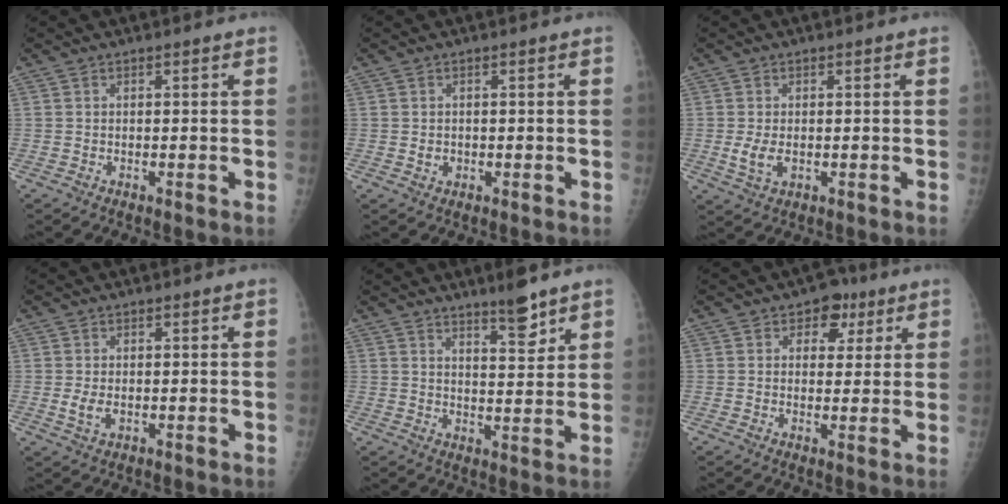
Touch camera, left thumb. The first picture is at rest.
{"total": 1.5, "force": [-0.1, 1.3, 0.7], "torque": [-0.008, 0.001, 0.004]}
{"total": 3.8, "force": [-0.4, 2.4, 3.0], "torque": [-0.062, -0.007, -0.004]}
{"total": 2.8, "force": [-0.2, 1.7, 2.2], "torque": [-0.045, -0.006, -0.001]}
{"total": 5.8, "force": [4.6, 1.1, 3.4], "torque": [-0.041, -0.040, 0.072]}
{"total": 5.8, "force": [2.8, 4.4, 2.7], "torque": [0.002, -0.005, 0.032]}